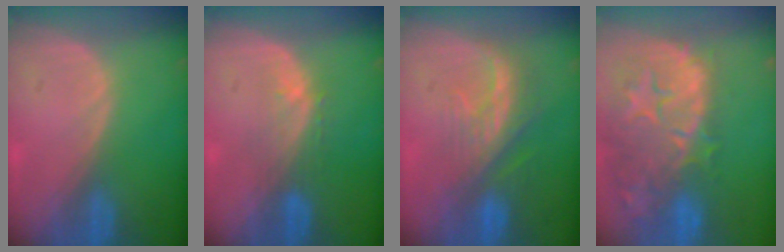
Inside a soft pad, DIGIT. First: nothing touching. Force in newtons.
{"total": 3.4, "press": 3.4, "slide": 0.4}
{"total": 8.1, "press": 7.4, "slide": 3.3}
{"total": 14.9, "press": 11.8, "slide": 9.0}